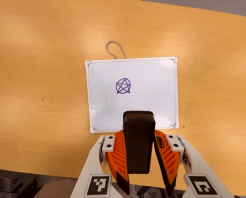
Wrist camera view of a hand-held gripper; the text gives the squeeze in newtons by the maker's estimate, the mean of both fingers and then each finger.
{"total": 6.8, "left": 5.5, "right": 8.0}